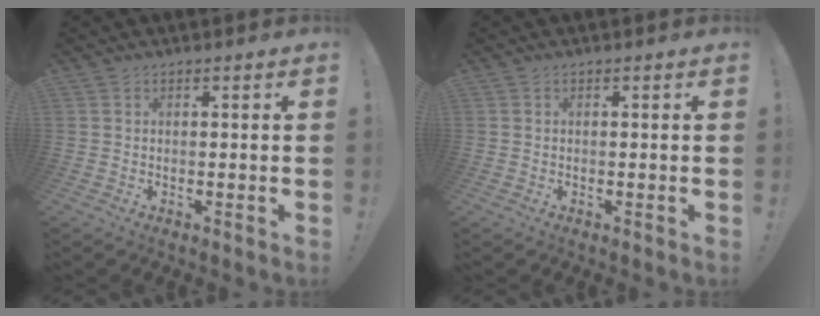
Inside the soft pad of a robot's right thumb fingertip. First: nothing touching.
{"total": 0.0}